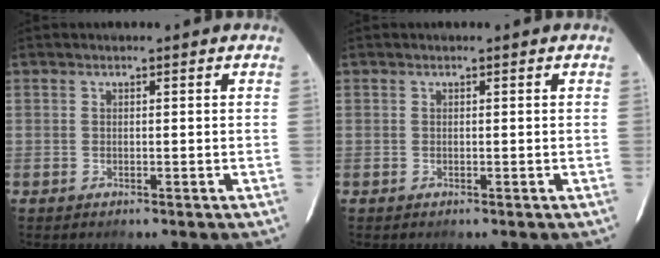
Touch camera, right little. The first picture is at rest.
{"total": 0.0}